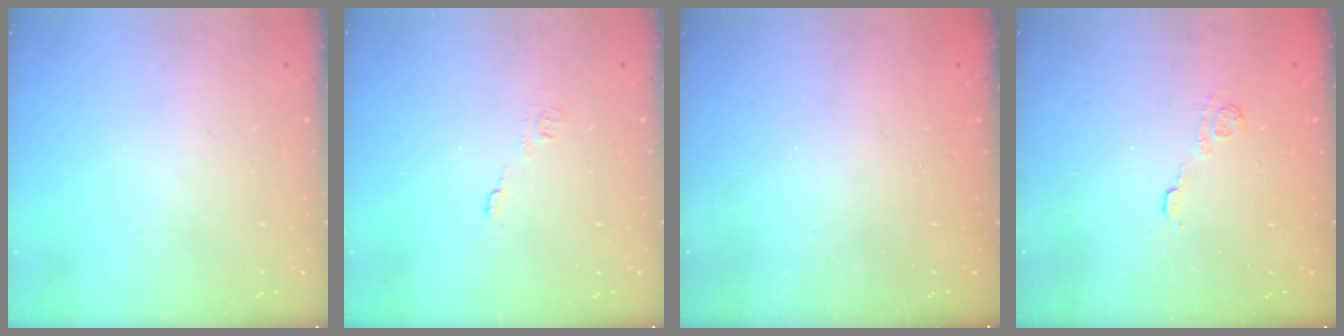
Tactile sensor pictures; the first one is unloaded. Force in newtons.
{"total": 4.6, "press": 4.5, "slide": 0.5}
{"total": 2.4, "press": 2.3, "slide": 0.8}
{"total": 2.7, "press": 2.3, "slide": 1.4}